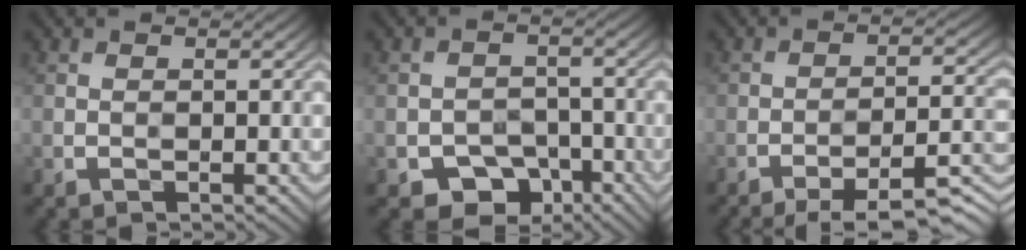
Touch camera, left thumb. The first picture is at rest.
{"total": 5.7, "force": [-3.7, 3.9, 1.9], "torque": [-0.026, -0.005, -0.058]}
{"total": 10.6, "force": [-7.8, 2.2, 6.9], "torque": [-0.106, 0.010, -0.105]}